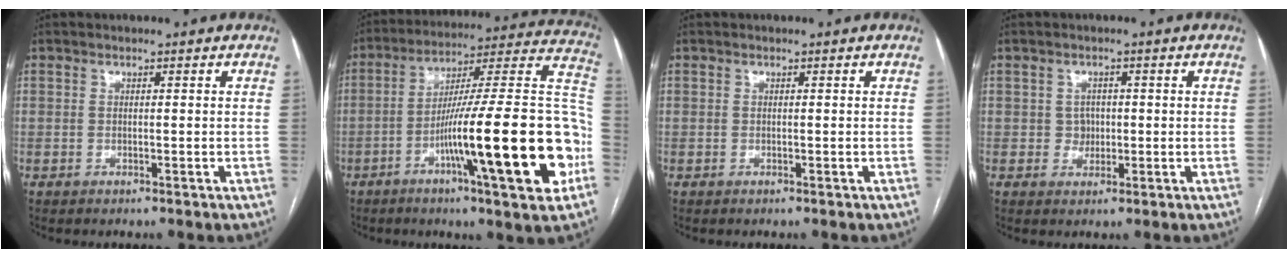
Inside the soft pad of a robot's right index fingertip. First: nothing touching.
{"total": 26.2, "force": [-8.0, 1.5, 24.9], "torque": [-0.313, 0.003, -0.129]}
{"total": 0.0}
{"total": 2.3, "force": [0.0, 2.2, 0.8], "torque": [-0.006, 0.004, 0.001]}